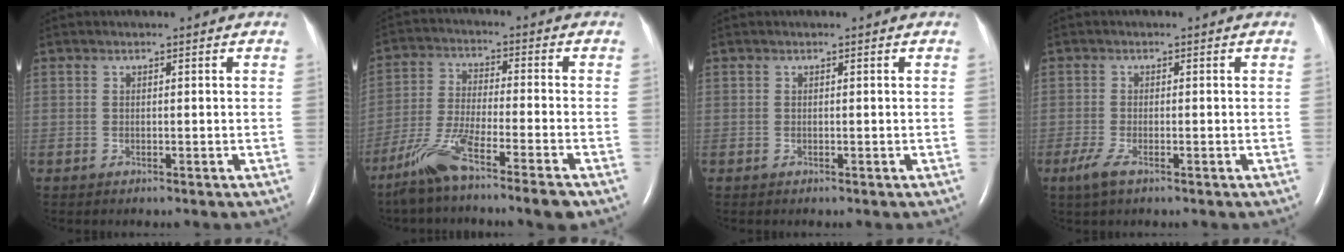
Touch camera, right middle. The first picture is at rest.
{"total": 10.5, "force": [-7.3, 0.1, 7.5], "torque": [-0.151, -0.026, -0.138]}
{"total": 0.0}
{"total": 2.7, "force": [-1.6, 0.7, 2.1], "torque": [-0.054, -0.006, -0.034]}